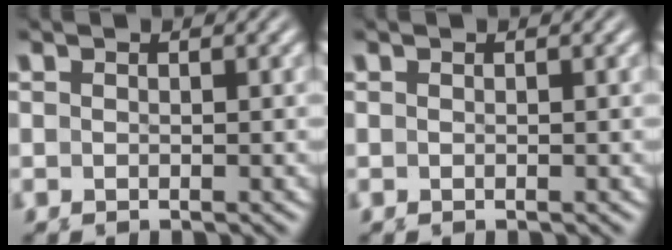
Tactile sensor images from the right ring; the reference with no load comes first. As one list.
[{"total": 0.0}]